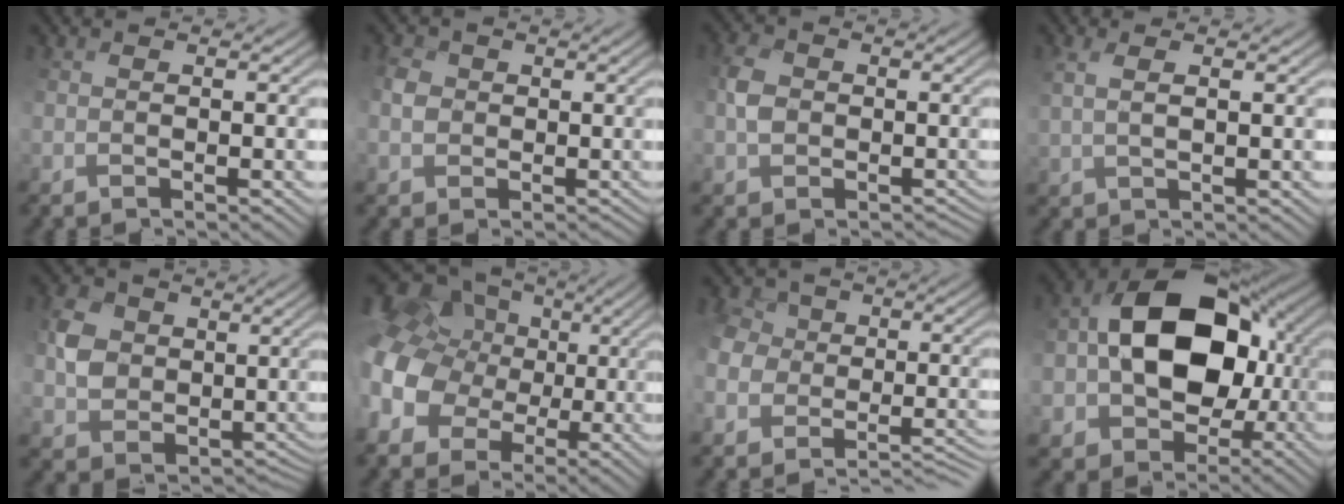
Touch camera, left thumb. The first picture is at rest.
{"total": 3.4, "force": [-0.2, 3.3, 0.7], "torque": [-0.026, 0.005, -0.008]}
{"total": 3.2, "force": [-0.3, 3.1, 0.9], "torque": [-0.022, 0.006, -0.019]}
{"total": 2.3, "force": [2.3, -0.1, 0.5], "torque": [-0.010, 0.015, 0.046]}
{"total": 5.8, "force": [2.1, 5.2, 1.5], "torque": [-0.043, 0.005, 0.036]}
{"total": 13.0, "force": [1.1, 11.6, 5.9], "torque": [-0.202, 0.006, 0.009]}
{"total": 7.6, "force": [-4.2, 5.8, 2.6], "torque": [-0.069, -0.005, -0.056]}
{"total": 14.3, "force": [0.8, 10.7, 9.6], "torque": [-0.164, 0.011, 0.014]}